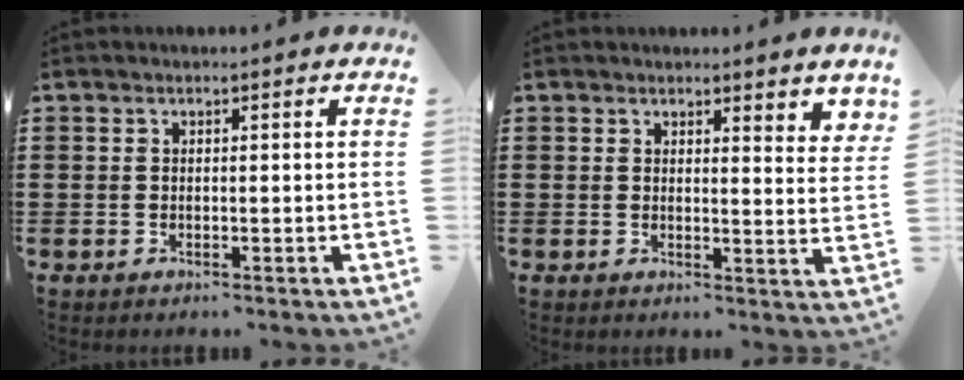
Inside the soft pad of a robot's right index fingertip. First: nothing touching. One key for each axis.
{"total": 2.2, "fx": 2.2, "fy": 0.3, "fz": 0.4, "tx": -0.006, "ty": -0.002, "tz": 0.040}